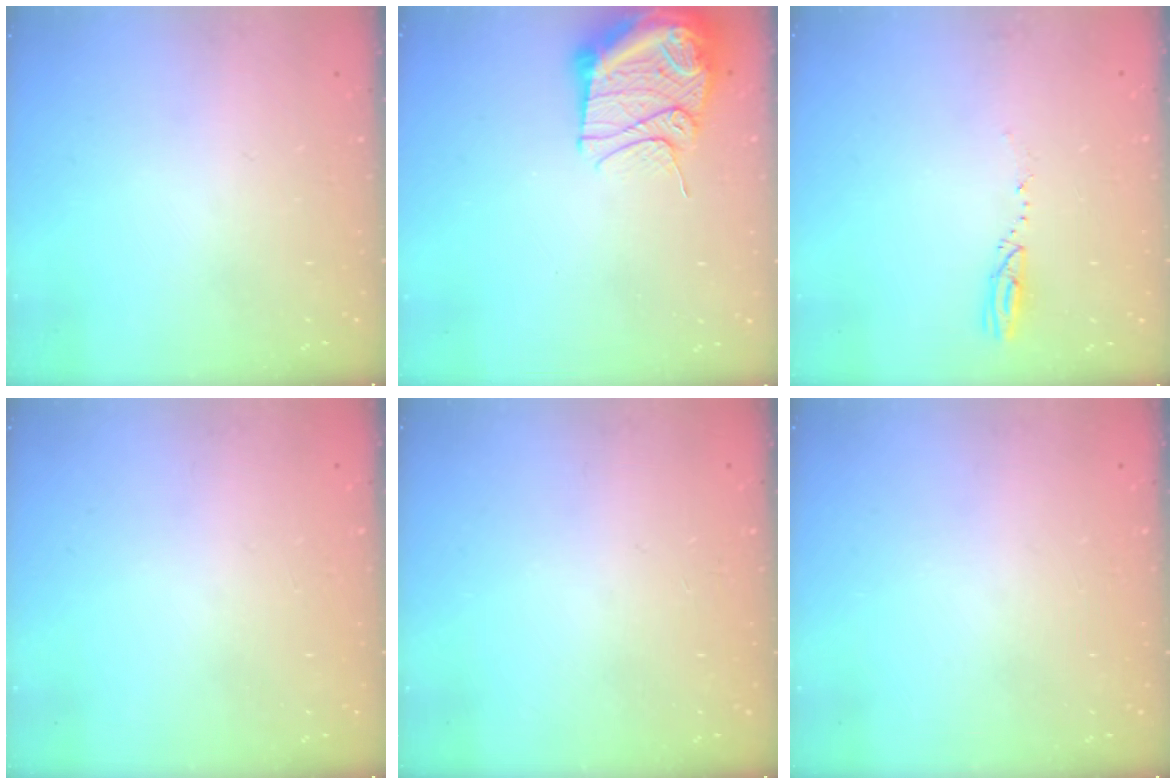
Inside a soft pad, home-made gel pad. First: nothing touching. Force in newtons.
{"total": 14.0, "press": 13.9, "slide": 1.7}
{"total": 2.9, "press": 2.9, "slide": 0.4}
{"total": 0.0}
{"total": 0.0}
{"total": 0.0}